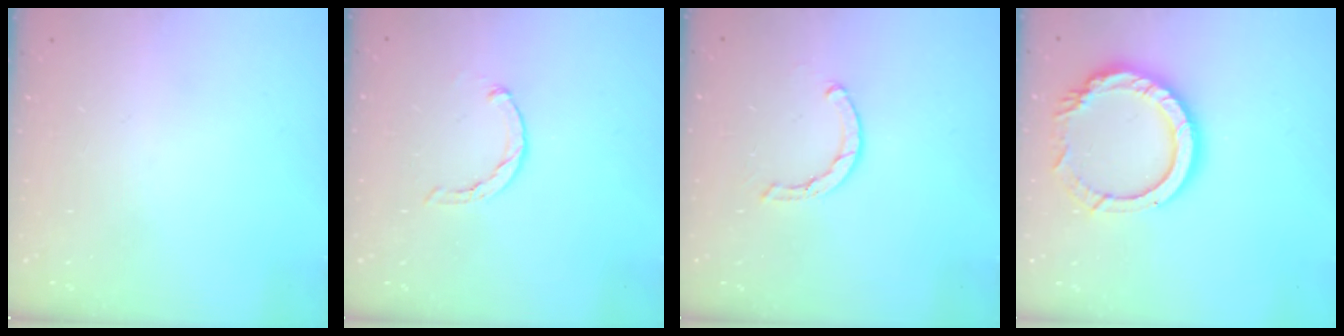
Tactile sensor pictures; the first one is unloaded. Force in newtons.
{"total": 1.1, "press": 1.1, "slide": 0.2}
{"total": 1.6, "press": 1.6, "slide": 0.1}
{"total": 13.2, "press": 13.1, "slide": 1.1}